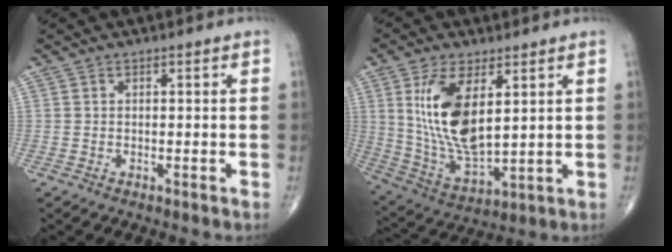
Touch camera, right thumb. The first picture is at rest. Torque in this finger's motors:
{"motor_torque": [-0.22, 2.72, 1.54, 1.17, 0.52]}